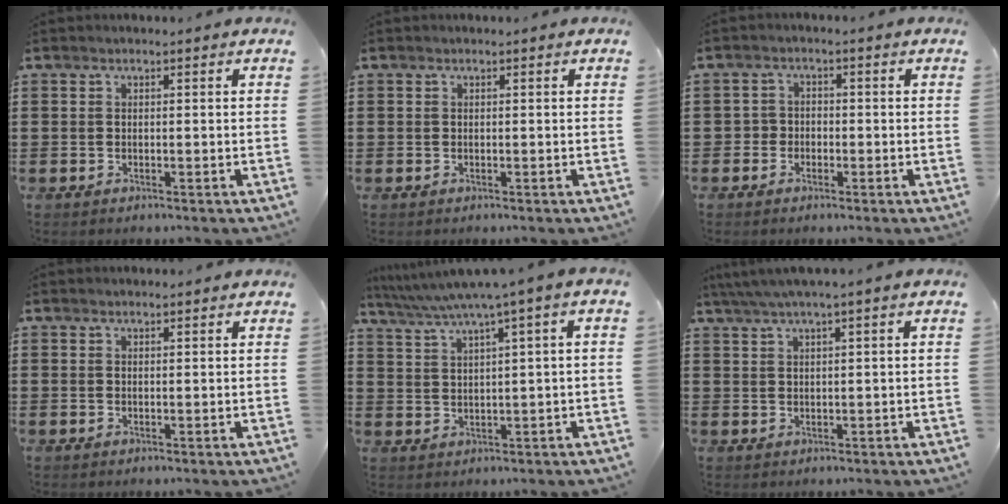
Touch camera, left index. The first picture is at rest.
{"total": 0.0}
{"total": 1.8, "force": [-1.0, 1.5, 0.2], "torque": [-0.011, 0.004, -0.024]}
{"total": 0.7, "force": [0.6, 0.1, 0.2], "torque": [-0.005, 0.000, 0.013]}
{"total": 4.3, "force": [2.3, -0.4, 3.6], "torque": [-0.076, -0.016, 0.035]}
{"total": 2.1, "force": [1.1, -0.1, 1.8], "torque": [-0.034, 0.000, 0.019]}